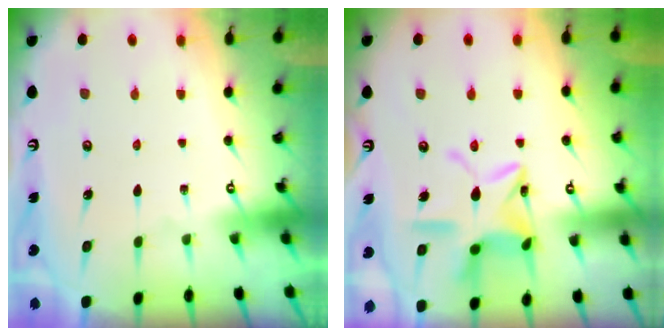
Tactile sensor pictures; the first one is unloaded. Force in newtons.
{"total": 13.3, "press": 13.3, "slide": 1.0}